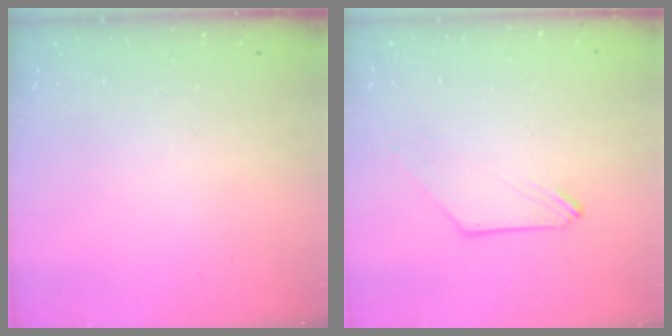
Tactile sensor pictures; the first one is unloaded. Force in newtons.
{"total": 0.0}